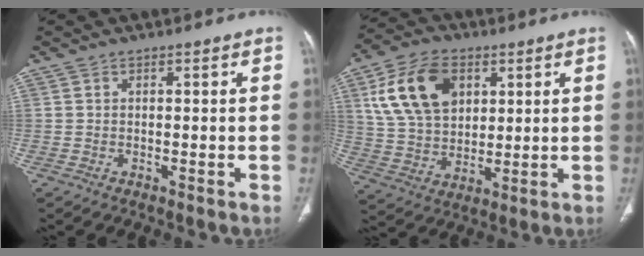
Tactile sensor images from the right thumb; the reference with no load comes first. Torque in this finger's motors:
{"motor_torque": [0.25, 1.75, 0.55, -0.38, 0.16]}